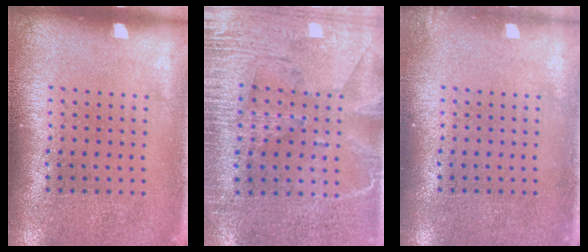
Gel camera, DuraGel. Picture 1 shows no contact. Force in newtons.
{"total": 3.0, "press": 2.7, "slide": 1.3}
{"total": 0.7, "press": 0.7, "slide": 0.1}